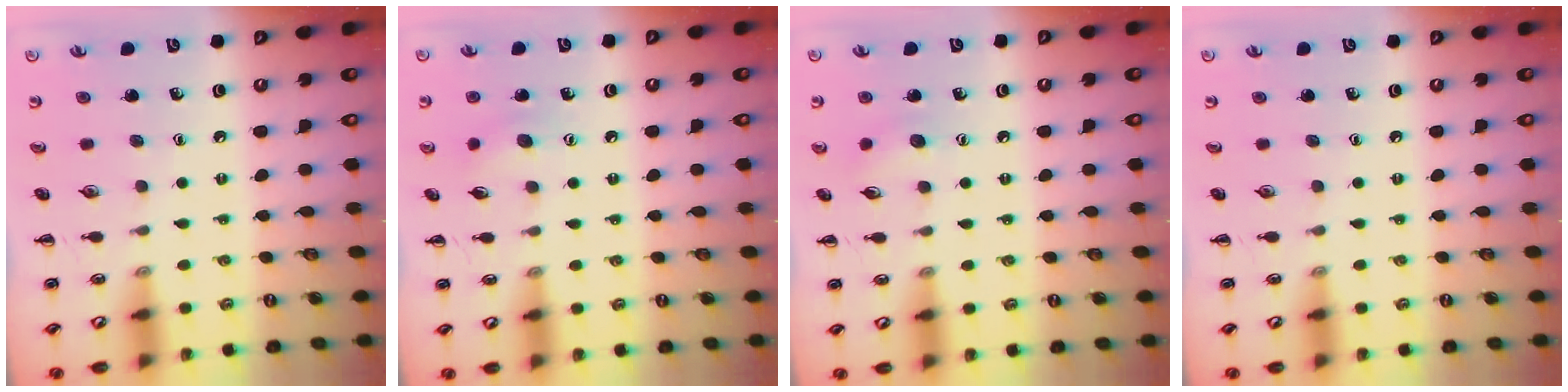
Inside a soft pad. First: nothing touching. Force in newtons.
{"total": 6.3, "press": 6.3, "slide": 1.0}
{"total": 5.7, "press": 5.5, "slide": 1.4}
{"total": 0.0}